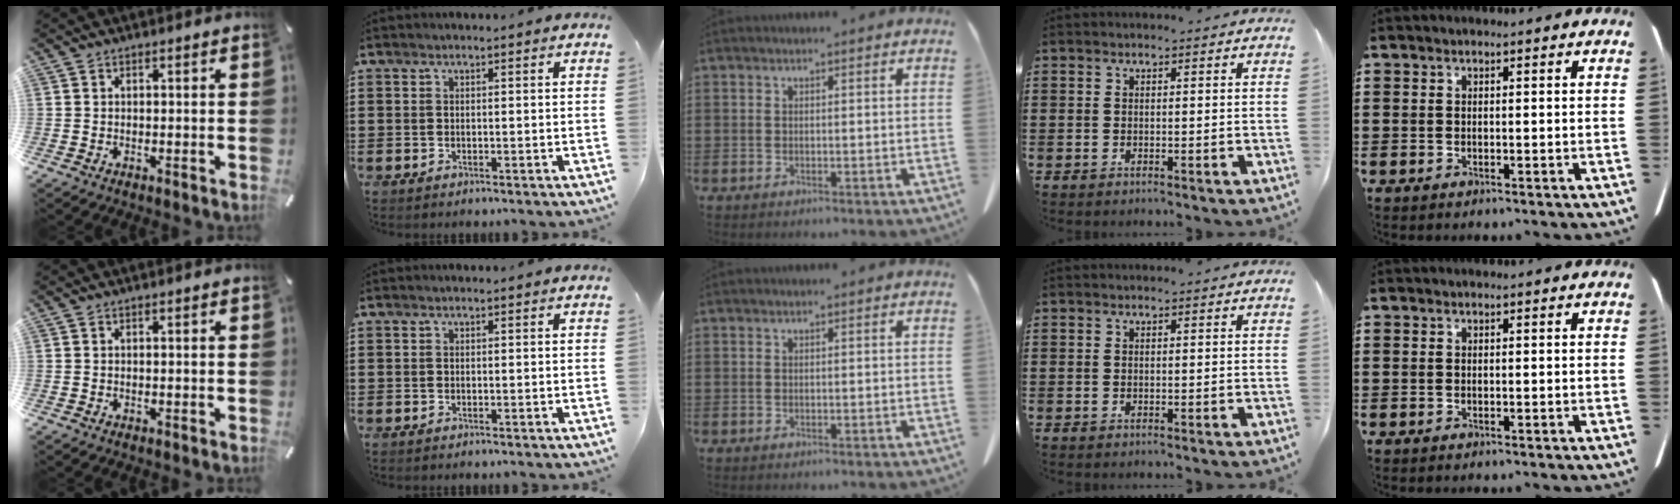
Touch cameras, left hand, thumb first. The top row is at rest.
{}